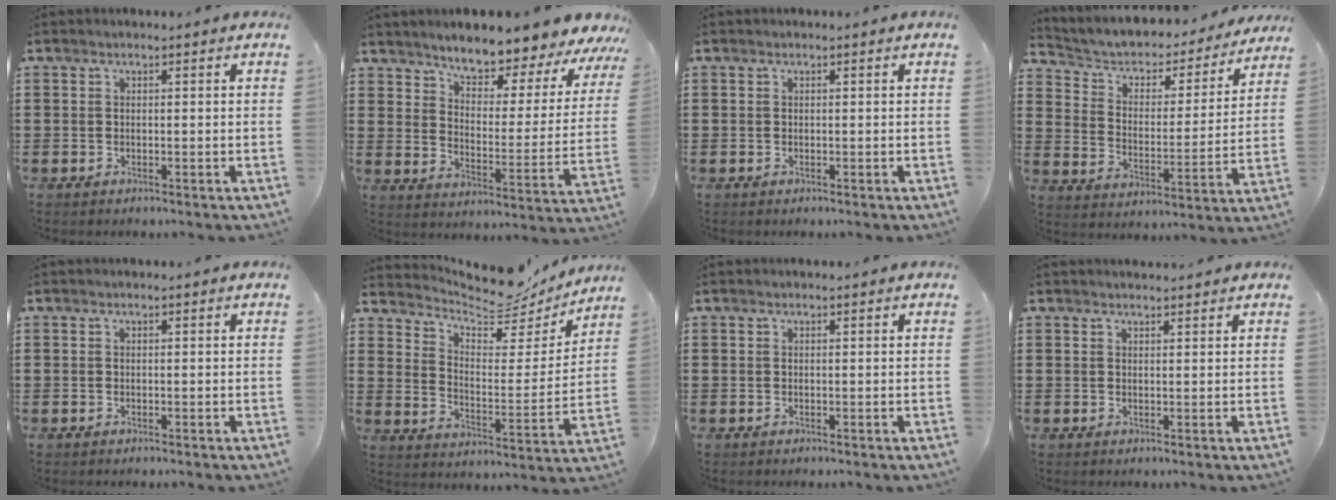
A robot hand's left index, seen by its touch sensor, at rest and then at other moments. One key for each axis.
{"total": 6.4, "fx": 6.2, "fy": 0.7, "fz": 1.6, "tx": -0.048, "ty": -0.058, "tz": 0.100}
{"total": 0.0}
{"total": 3.7, "fx": 3.0, "fy": 2.0, "fz": 0.8, "tx": -0.038, "ty": -0.027, "tz": 0.040}
{"total": 0.0}
{"total": 7.7, "fx": 7.3, "fy": 1.9, "fz": 1.8, "tx": -0.055, "ty": -0.057, "tz": 0.126}
{"total": 0.0}
{"total": 1.1, "fx": 1.1, "fy": 0.1, "fz": 0.1, "tx": -0.005, "ty": -0.001, "tz": 0.021}